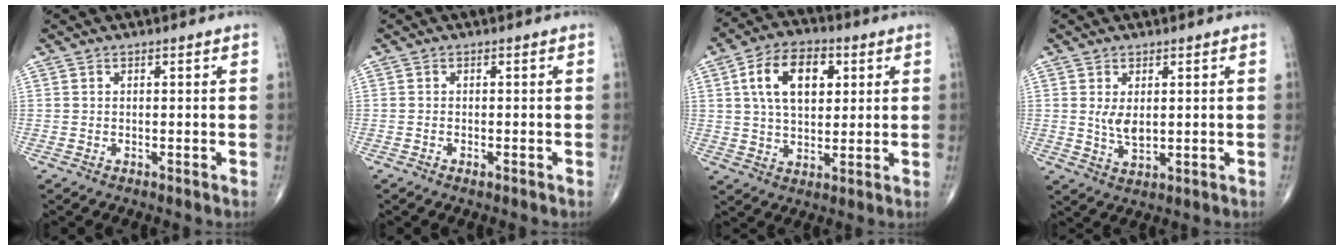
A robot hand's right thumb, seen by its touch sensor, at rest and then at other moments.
{"total": 0.8, "force": [-0.5, 0.4, 0.6], "torque": [-0.012, 0.002, -0.008]}
{"total": 12.8, "force": [3.7, 7.8, 9.5], "torque": [-0.140, 0.000, 0.062]}
{"total": 4.8, "force": [0.9, 2.6, 4.0], "torque": [-0.064, -0.015, 0.026]}